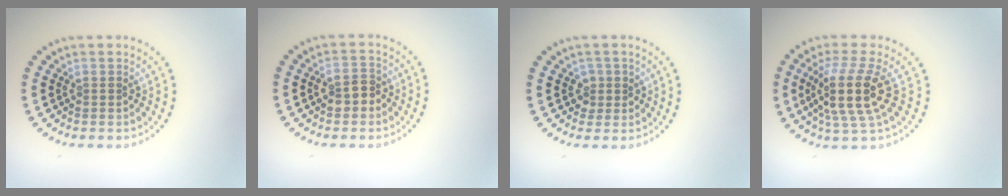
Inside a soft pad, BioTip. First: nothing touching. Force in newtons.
{"total": 2.1, "press": 2.1, "slide": 0.5}
{"total": 1.3, "press": 1.2, "slide": 0.6}
{"total": 4.8, "press": 3.9, "slide": 2.9}